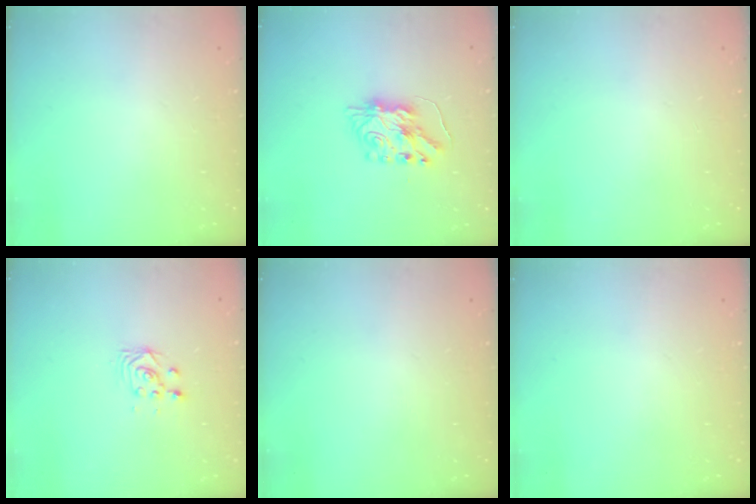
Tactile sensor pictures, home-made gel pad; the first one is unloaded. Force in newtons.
{"total": 7.8, "press": 7.7, "slide": 0.6}
{"total": 0.0}
{"total": 3.0, "press": 3.0, "slide": 0.2}
{"total": 0.0}
{"total": 0.0}